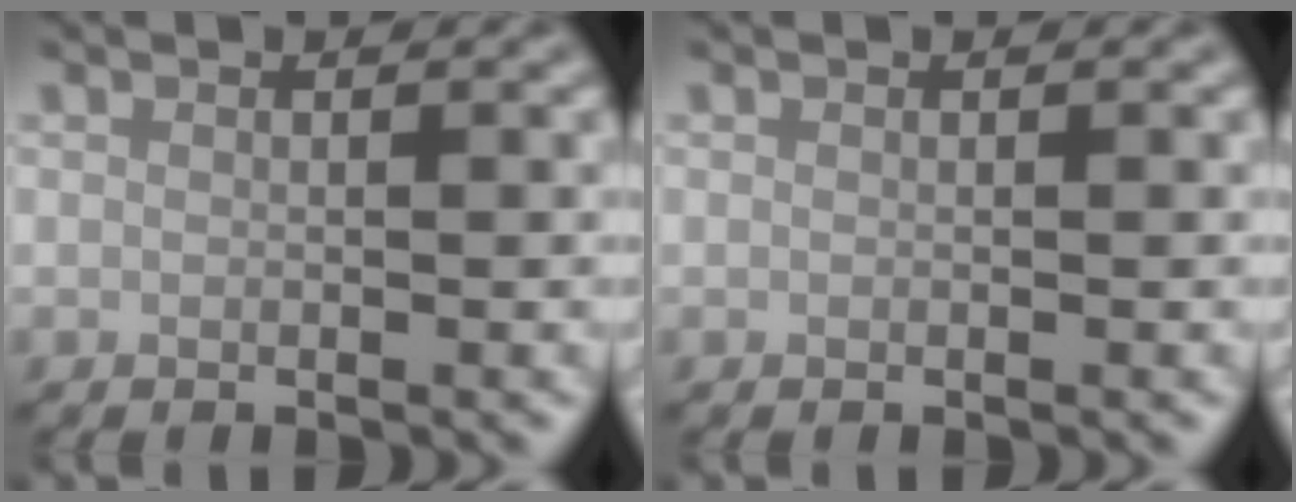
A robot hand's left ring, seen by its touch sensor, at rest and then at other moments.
{"total": 0.0}